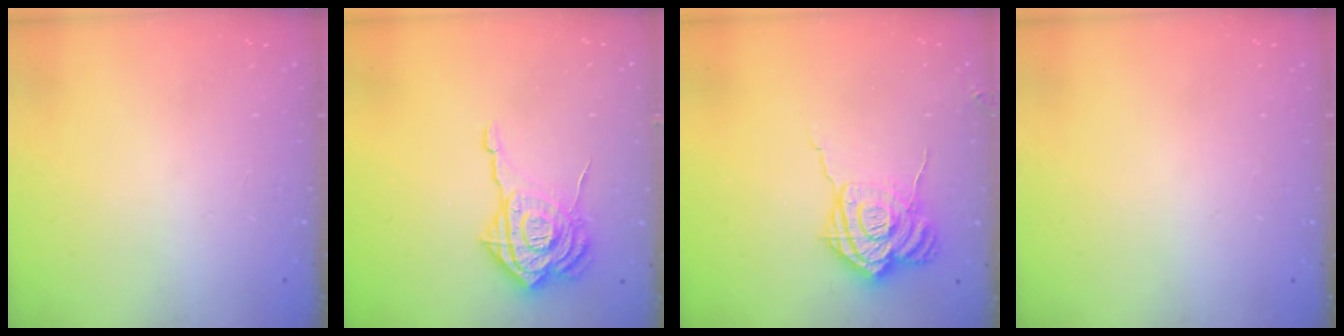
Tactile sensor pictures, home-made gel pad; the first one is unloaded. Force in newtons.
{"total": 16.2, "press": 16.1, "slide": 1.7}
{"total": 13.9, "press": 13.8, "slide": 1.5}
{"total": 0.0}